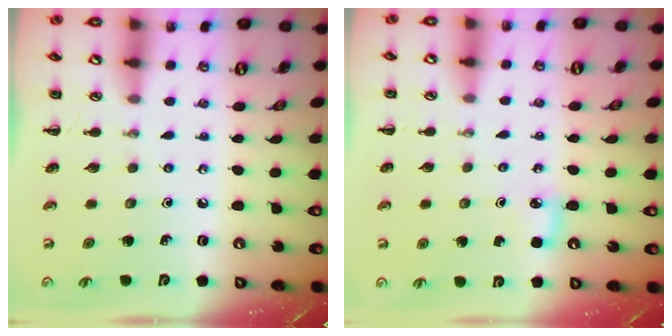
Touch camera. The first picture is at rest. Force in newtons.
{"total": 3.9, "press": 3.7, "slide": 1.2}